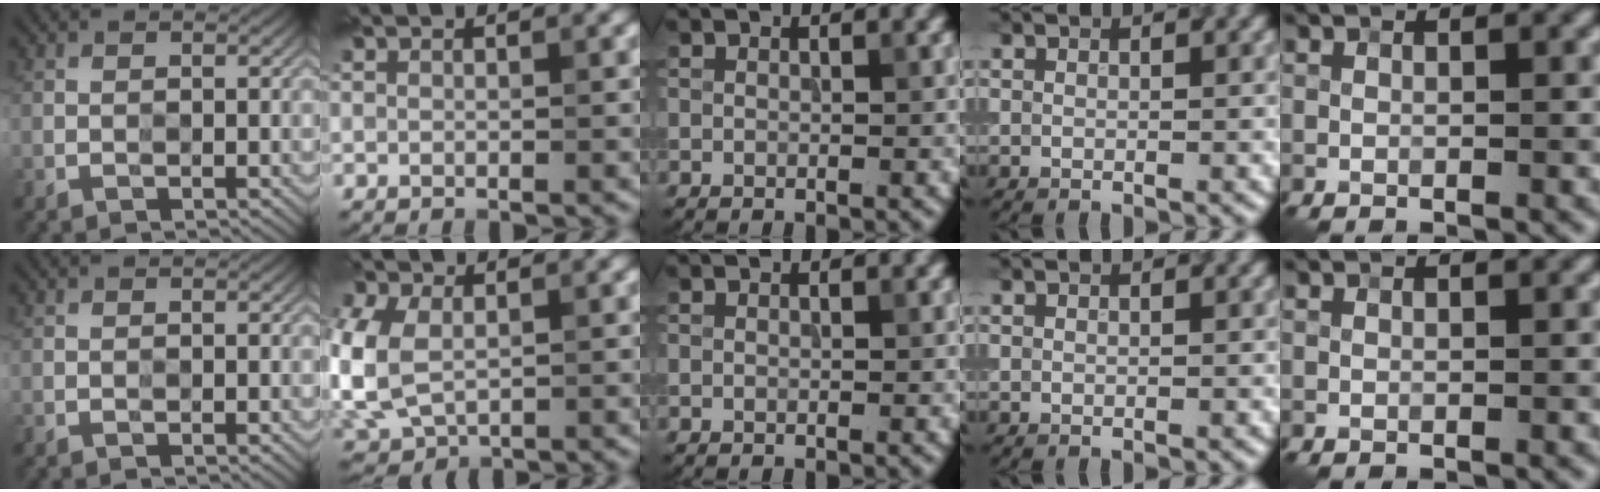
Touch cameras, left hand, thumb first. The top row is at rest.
{"index": {"total": 7.8, "force": [-0.3, 5.5, 5.6], "torque": [-0.158, -0.011, -0.002]}}